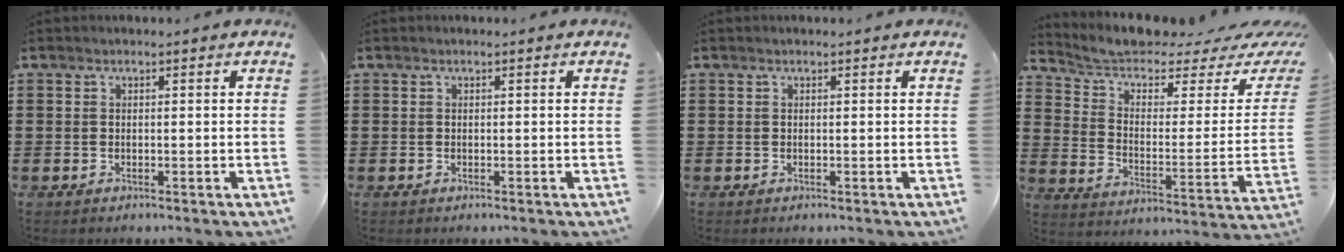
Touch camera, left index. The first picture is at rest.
{"total": 0.0}
{"total": 0.0}
{"total": 5.7, "force": [4.7, 1.6, 2.7], "torque": [-0.078, -0.038, 0.080]}